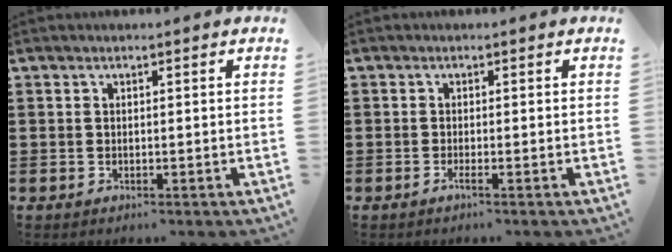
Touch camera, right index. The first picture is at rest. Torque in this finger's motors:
{"motor_torque": [0.23, 0.25, 0.04, 0.03]}